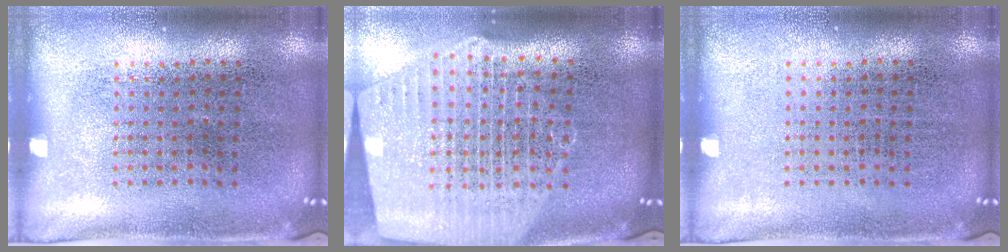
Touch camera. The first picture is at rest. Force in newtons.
{"total": 2.8, "press": 2.3, "slide": 1.5}
{"total": 0.0}